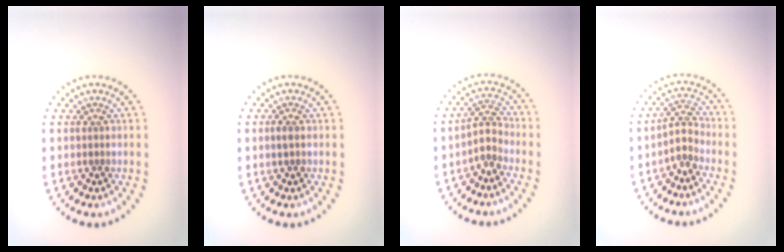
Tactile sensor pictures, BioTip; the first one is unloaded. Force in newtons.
{"total": 1.0, "press": 1.0, "slide": 0.2}
{"total": 2.2, "press": 1.6, "slide": 1.4}
{"total": 2.2, "press": 1.6, "slide": 1.4}